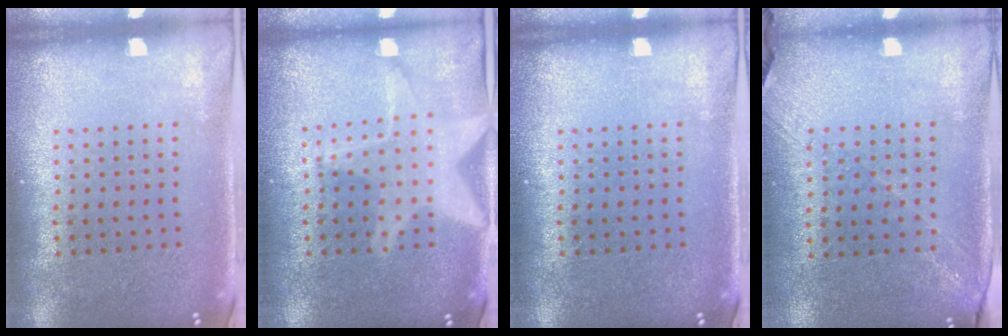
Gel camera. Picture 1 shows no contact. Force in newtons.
{"total": 2.9, "press": 2.9, "slide": 0.2}
{"total": 0.0}
{"total": 1.3, "press": 1.1, "slide": 0.7}